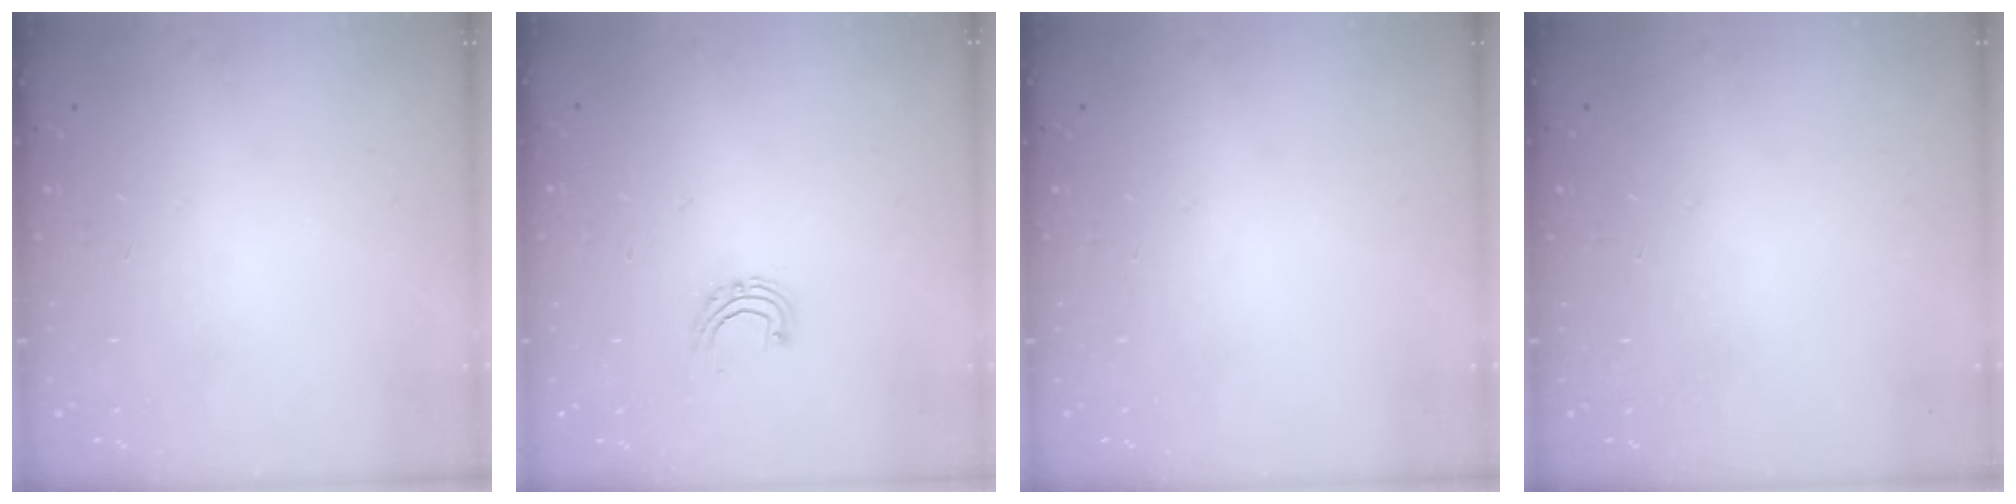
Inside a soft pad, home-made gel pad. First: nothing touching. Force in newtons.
{"total": 5.2, "press": 5.2, "slide": 0.6}
{"total": 0.0}
{"total": 0.0}